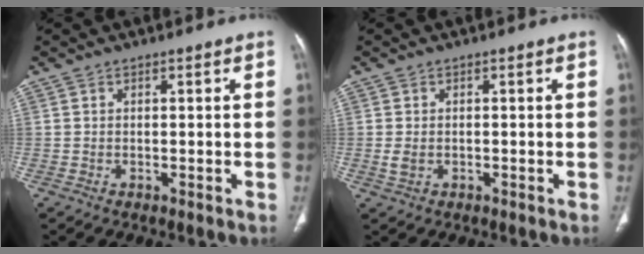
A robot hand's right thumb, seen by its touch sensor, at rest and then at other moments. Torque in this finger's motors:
{"motor_torque": [-0.28, 0.08, -0.31, 0.35, -0.02]}